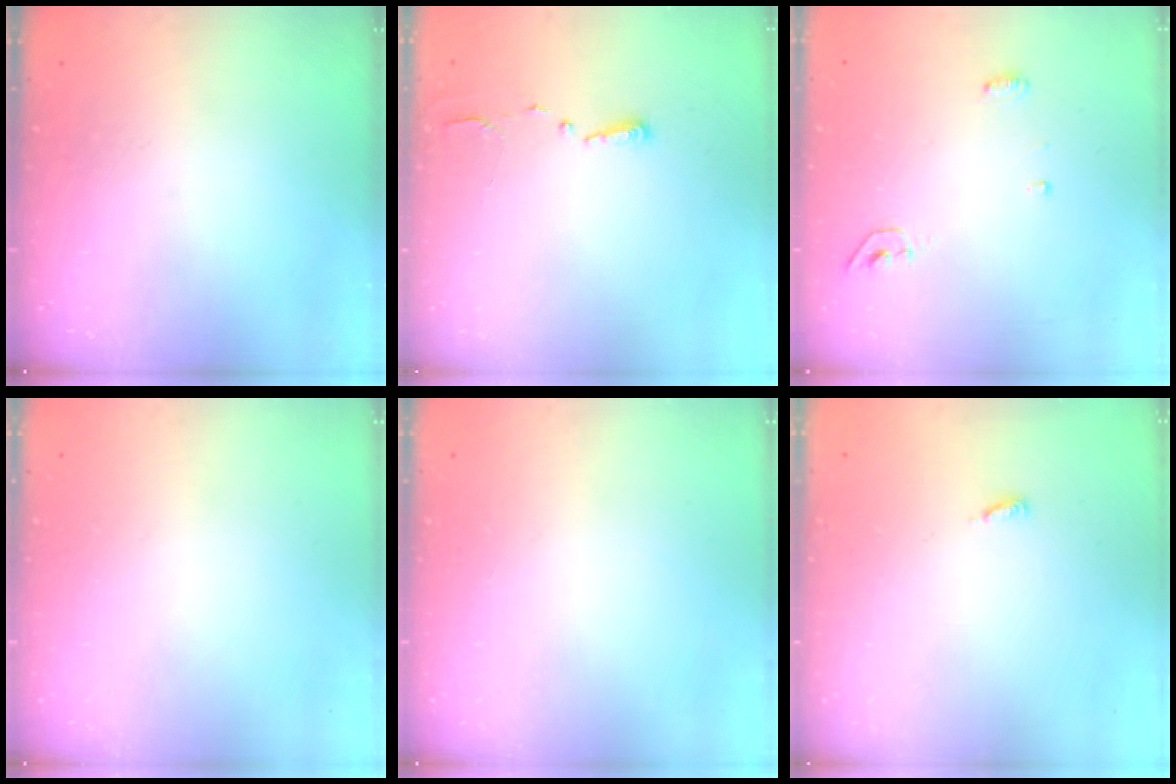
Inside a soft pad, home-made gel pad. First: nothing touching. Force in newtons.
{"total": 2.7, "press": 2.7, "slide": 0.4}
{"total": 4.5, "press": 4.2, "slide": 1.5}
{"total": 0.0}
{"total": 0.0}
{"total": 2.9, "press": 2.9, "slide": 0.2}